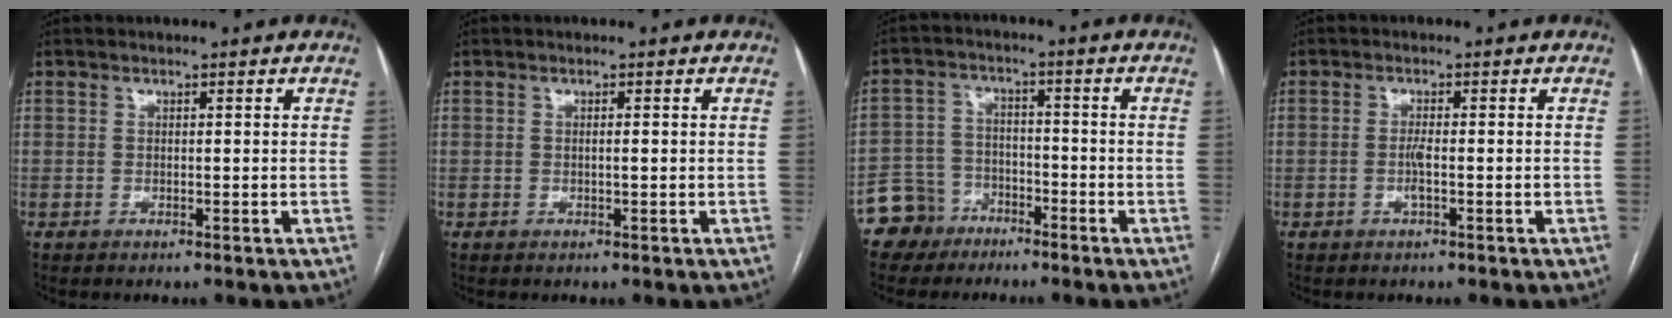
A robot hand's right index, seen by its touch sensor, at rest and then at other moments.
{"total": 0.7, "force": [0.0, 0.0, 0.7], "torque": [-0.014, 0.000, 0.001]}
{"total": 6.3, "force": [-4.4, 4.5, -0.1], "torque": [0.010, 0.006, -0.086]}
{"total": 1.9, "force": [-0.6, 0.1, 1.8], "torque": [-0.035, -0.001, -0.013]}